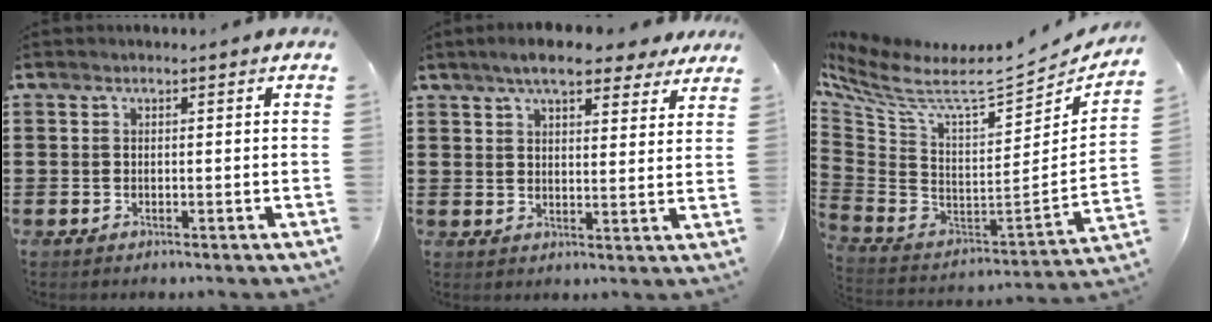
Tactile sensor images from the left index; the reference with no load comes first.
{"total": 7.6, "force": [6.3, 1.7, 3.8], "torque": [-0.076, -0.012, 0.113]}
{"total": 6.0, "force": [4.6, 1.2, 3.6], "torque": [-0.095, -0.060, 0.074]}